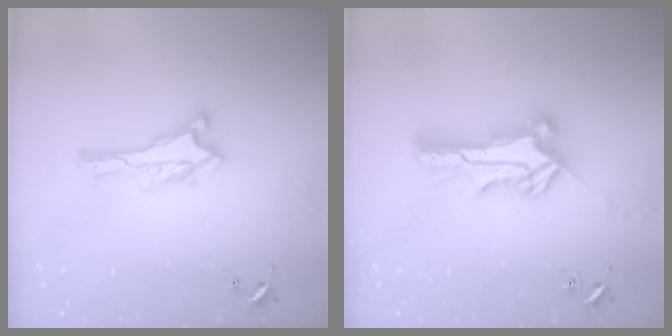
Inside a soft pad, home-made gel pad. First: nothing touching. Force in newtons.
{"total": 9.6, "press": 9.6, "slide": 0.8}